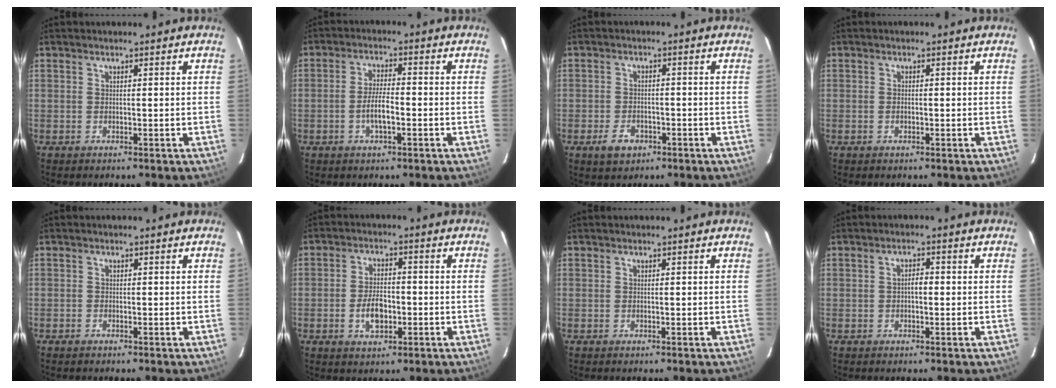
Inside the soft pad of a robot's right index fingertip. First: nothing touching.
{"total": 4.8, "force": [-1.7, 1.3, 4.3], "torque": [-0.087, 0.001, -0.030]}
{"total": 4.6, "force": [-2.5, 3.2, 2.3], "torque": [-0.053, 0.005, -0.037]}
{"total": 0.8, "force": [-0.2, 0.6, 0.6], "torque": [-0.010, 0.002, -0.004]}
{"total": 0.6, "force": [-0.5, 0.3, 0.1], "torque": [-0.002, 0.002, -0.012]}
{"total": 6.3, "force": [-1.9, 3.6, 4.8], "torque": [-0.094, 0.004, -0.027]}
{"total": 0.0}
{"total": 1.9, "force": [-0.2, 1.0, 1.6], "torque": [-0.029, 0.009, -0.005]}